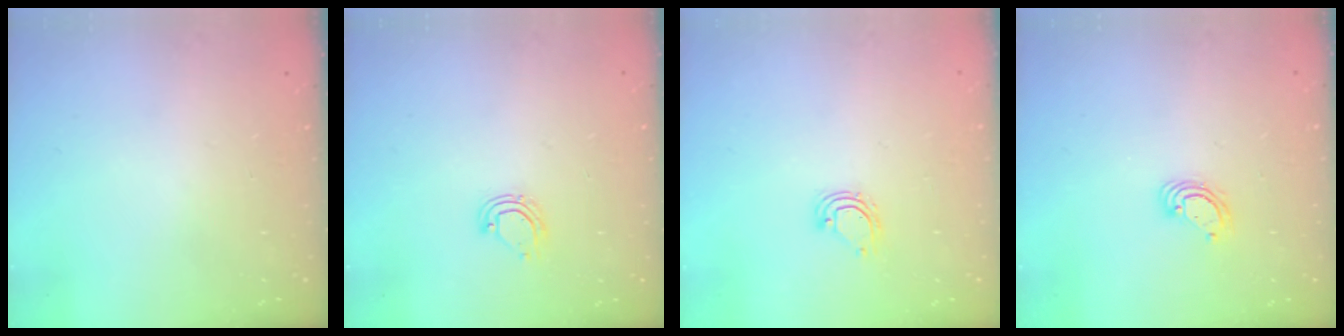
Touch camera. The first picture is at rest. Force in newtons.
{"total": 6.5, "press": 6.5, "slide": 1.1}
{"total": 4.9, "press": 4.9, "slide": 0.4}
{"total": 3.9, "press": 3.9, "slide": 0.1}